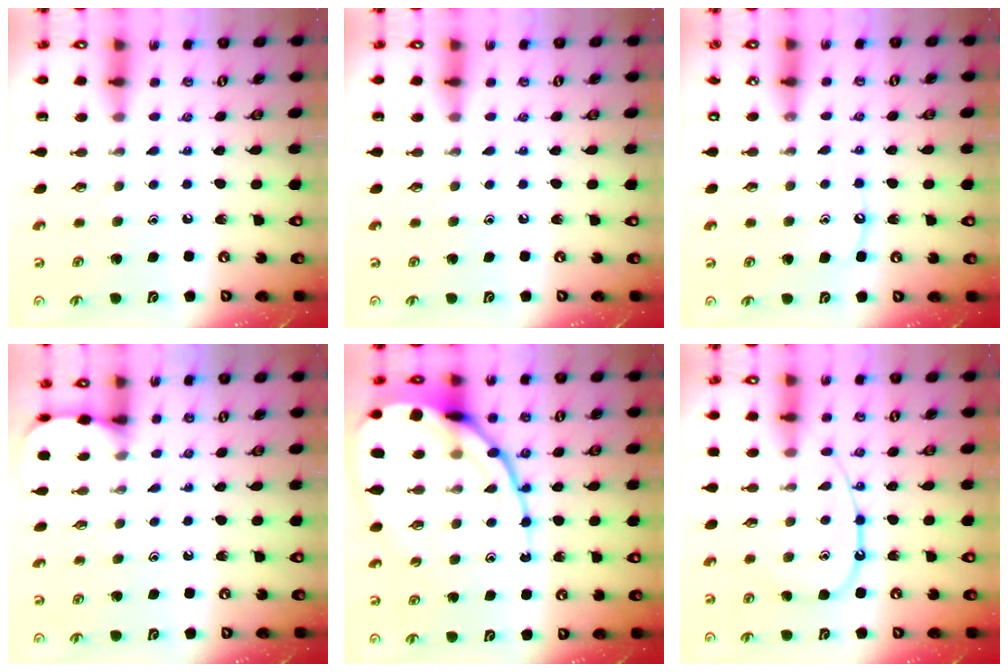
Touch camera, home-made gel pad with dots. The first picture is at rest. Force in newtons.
{"total": 0.0}
{"total": 5.5, "press": 5.5, "slide": 0.6}
{"total": 2.4, "press": 2.4, "slide": 0.2}
{"total": 16.9, "press": 16.8, "slide": 1.5}
{"total": 11.3, "press": 11.2, "slide": 1.1}